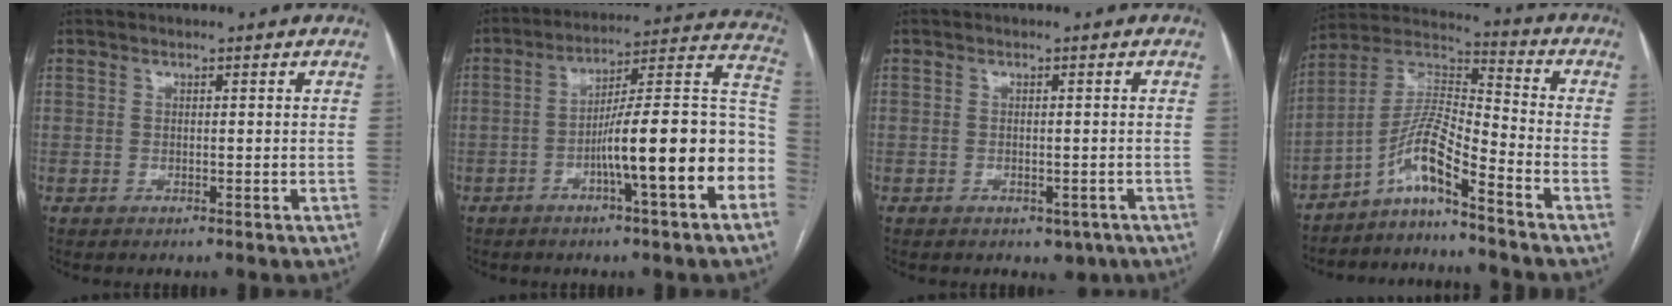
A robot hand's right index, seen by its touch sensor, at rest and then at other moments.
{"total": 17.1, "force": [-5.3, 1.6, 16.2], "torque": [-0.209, 0.033, -0.078]}
{"total": 2.4, "force": [-1.3, 1.7, 1.0], "torque": [-0.002, 0.004, -0.010]}
{"total": 9.2, "force": [-6.4, 0.3, 6.7], "torque": [-0.140, 0.017, -0.125]}